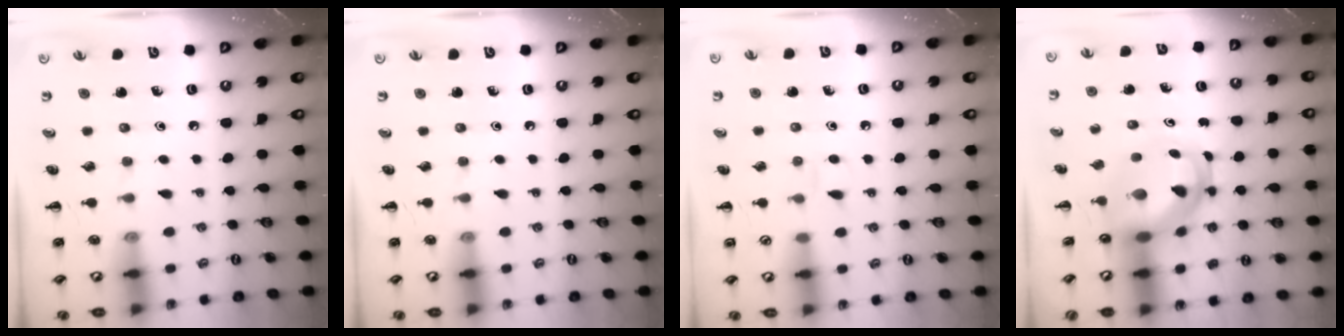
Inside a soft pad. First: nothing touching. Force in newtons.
{"total": 0.0}
{"total": 2.8, "press": 2.7, "slide": 1.0}
{"total": 4.8, "press": 4.6, "slide": 1.1}